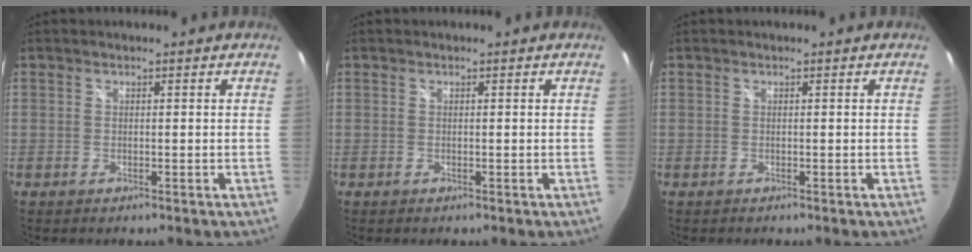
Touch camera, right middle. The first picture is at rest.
{"total": 0.0}
{"total": 0.0}